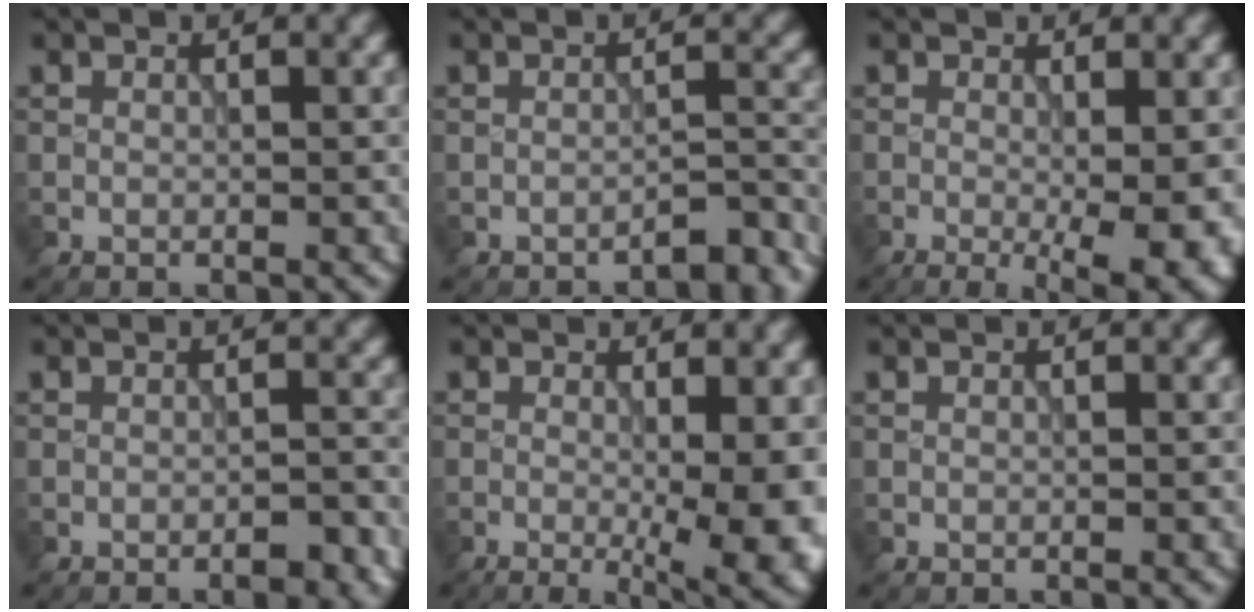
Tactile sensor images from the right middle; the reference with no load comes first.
{"total": 2.6, "force": [-2.4, 0.4, 0.9], "torque": [-0.006, 0.009, -0.033]}
{"total": 7.1, "force": [-1.7, 2.4, 6.5], "torque": [-0.091, -0.019, -0.016]}
{"total": 2.2, "force": [-1.4, 0.5, 1.6], "torque": [-0.021, 0.002, -0.022]}
{"total": 7.9, "force": [-1.0, 2.5, 7.4], "torque": [-0.075, -0.010, -0.016]}
{"total": 0.0}